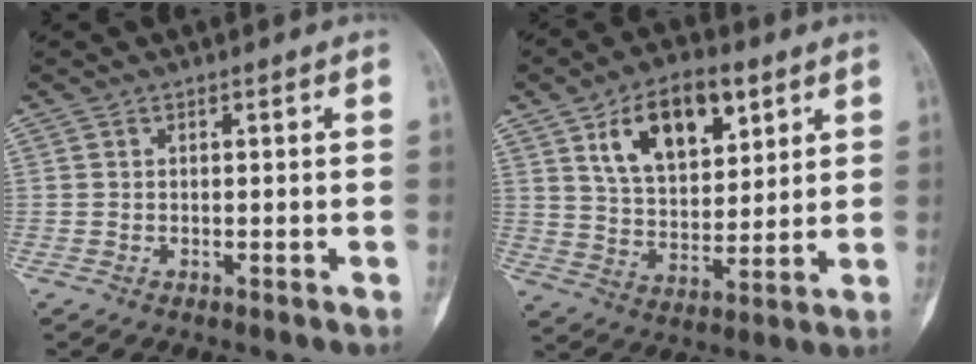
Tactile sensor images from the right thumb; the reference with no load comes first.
{"total": 15.5, "force": [7.2, 8.6, 10.7], "torque": [-0.138, -0.026, 0.129]}